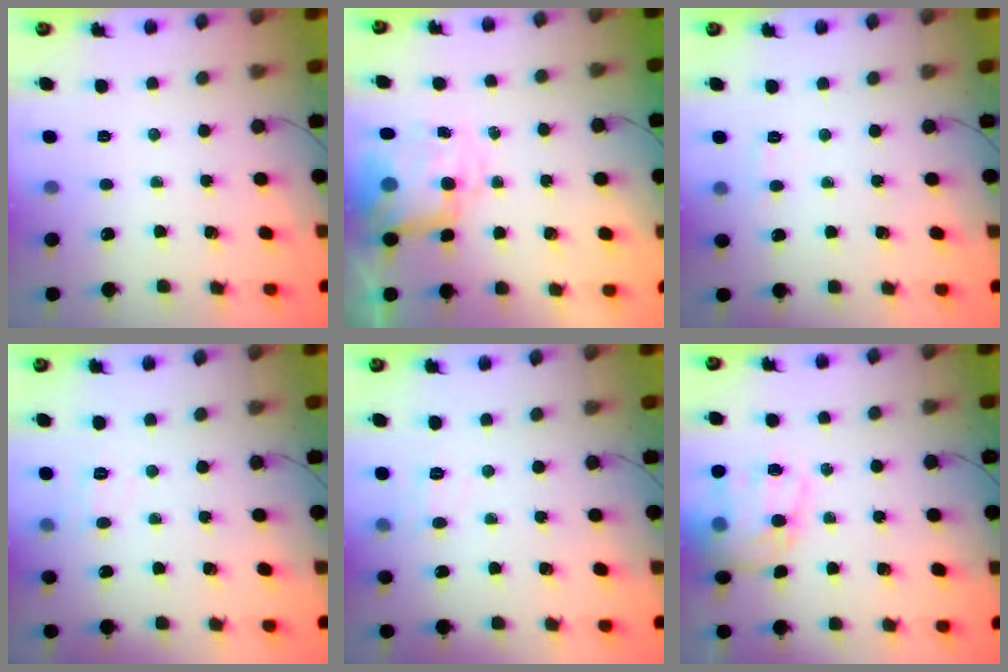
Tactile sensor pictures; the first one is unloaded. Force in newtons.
{"total": 8.6, "press": 8.5, "slide": 1.2}
{"total": 5.0, "press": 4.9, "slide": 1.2}
{"total": 5.3, "press": 5.0, "slide": 1.5}
{"total": 5.3, "press": 5.0, "slide": 1.5}
{"total": 13.4, "press": 13.2, "slide": 2.7}